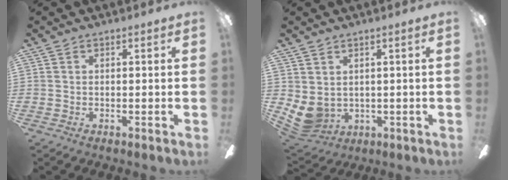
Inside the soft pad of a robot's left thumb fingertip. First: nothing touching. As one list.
[{"total": 5.1, "force": [0.2, 4.5, 2.4], "torque": [-0.082, -0.017, 0.003]}]